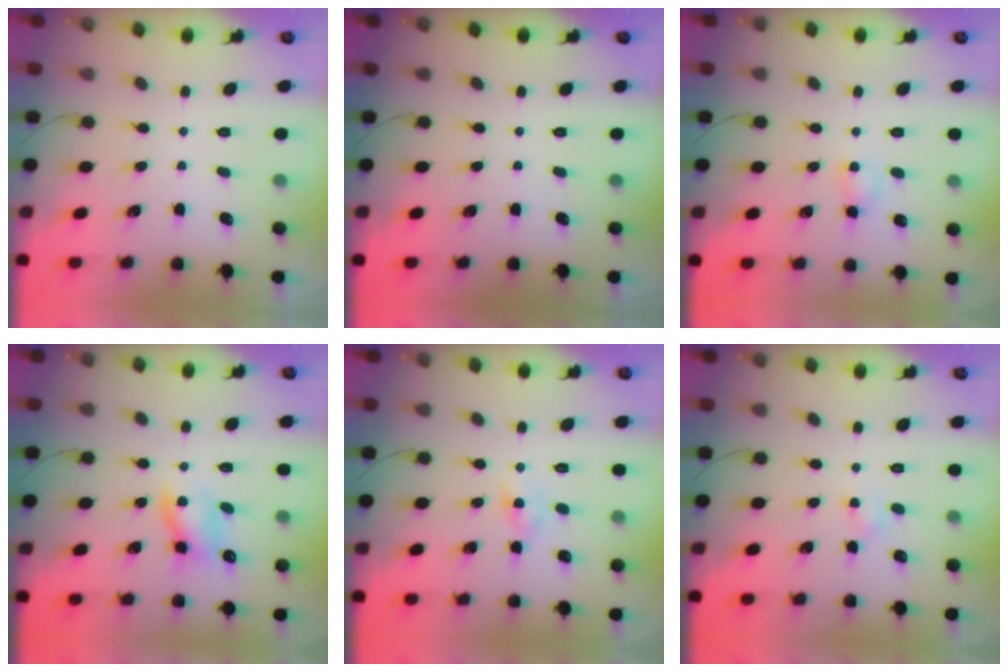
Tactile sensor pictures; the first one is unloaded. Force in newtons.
{"total": 0.0}
{"total": 4.1, "press": 3.9, "slide": 1.3}
{"total": 8.9, "press": 8.6, "slide": 2.2}
{"total": 2.2, "press": 1.9, "slide": 1.1}
{"total": 2.5, "press": 2.3, "slide": 0.9}